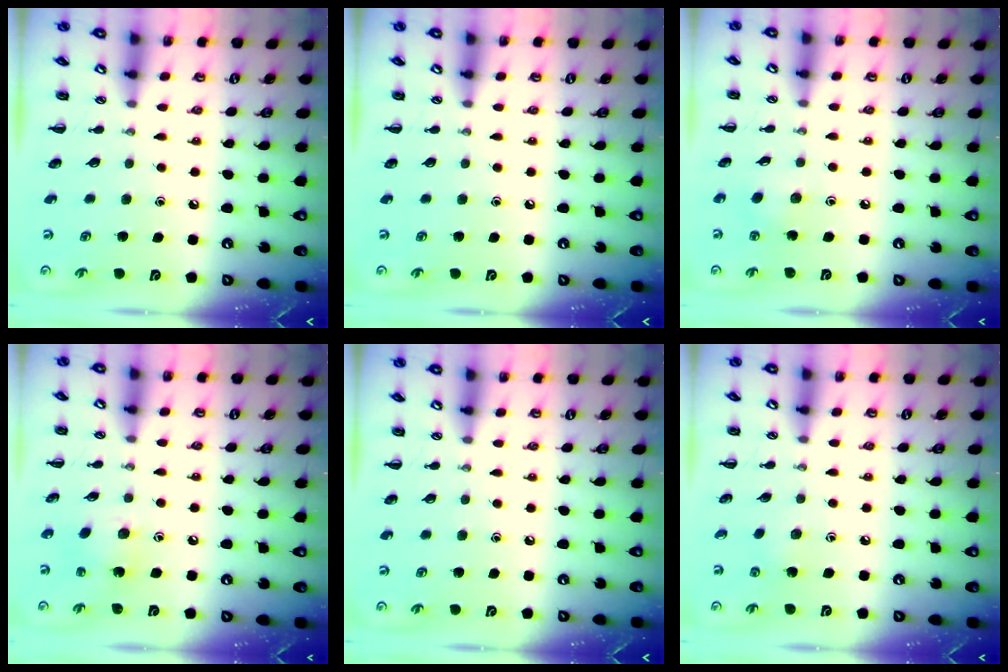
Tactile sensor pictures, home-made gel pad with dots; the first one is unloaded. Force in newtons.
{"total": 0.0}
{"total": 2.4, "press": 2.2, "slide": 0.9}
{"total": 4.5, "press": 4.4, "slide": 1.0}
{"total": 0.0}
{"total": 2.4, "press": 2.2, "slide": 0.9}